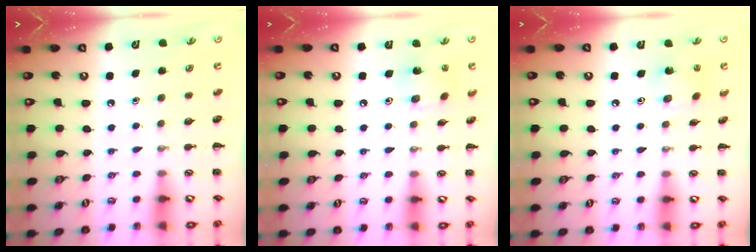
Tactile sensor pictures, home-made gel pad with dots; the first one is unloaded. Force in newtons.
{"total": 2.8, "press": 2.8, "slide": 0.5}
{"total": 1.7, "press": 1.7, "slide": 0.5}